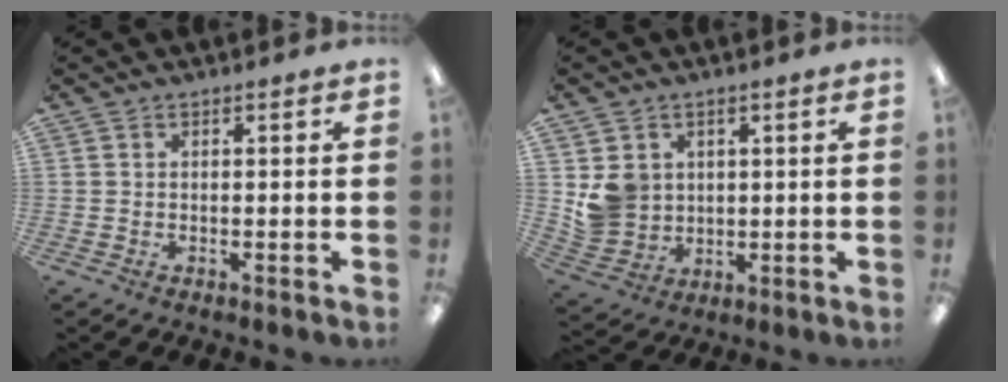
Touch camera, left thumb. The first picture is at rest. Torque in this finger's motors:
{"motor_torque": [-0.02, 0.07, 0.17, -0.17, 0.03]}